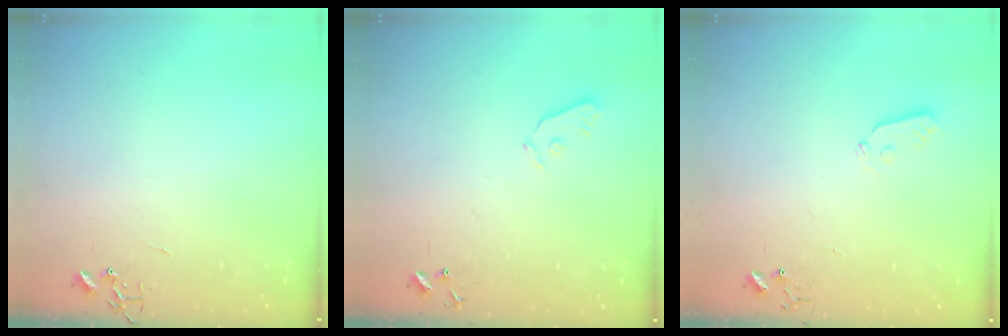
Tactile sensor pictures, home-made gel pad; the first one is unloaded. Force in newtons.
{"total": 4.0, "press": 4.0, "slide": 0.5}
{"total": 3.6, "press": 3.6, "slide": 0.6}